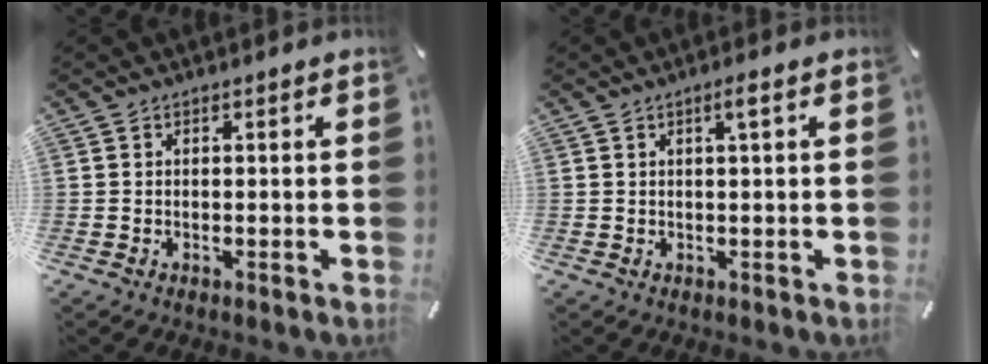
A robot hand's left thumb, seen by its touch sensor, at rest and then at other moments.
{"total": 2.4, "force": [0.9, 0.2, 2.3], "torque": [-0.045, 0.002, 0.013]}